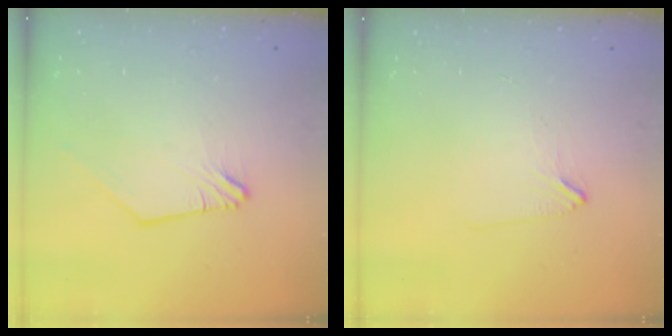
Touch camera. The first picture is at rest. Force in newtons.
{"total": 1.6, "press": 1.5, "slide": 0.3}